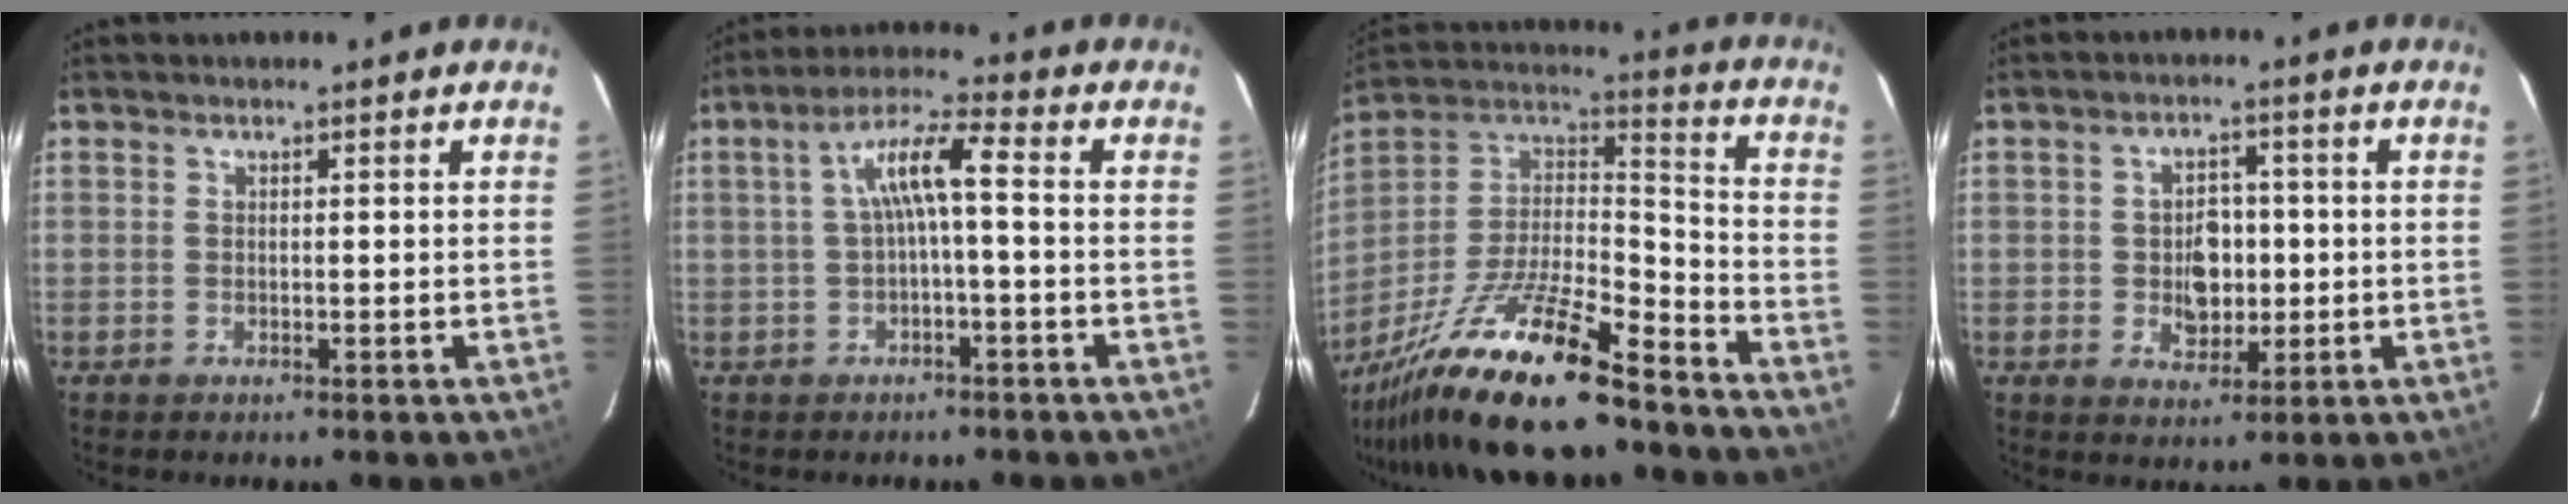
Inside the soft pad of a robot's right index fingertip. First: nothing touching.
{"total": 6.5, "force": [-0.6, 0.7, 6.4], "torque": [-0.134, 0.019, -0.006]}
{"total": 23.8, "force": [-17.6, 5.1, 15.1], "torque": [-0.298, -0.019, -0.307]}
{"total": 6.0, "force": [-0.5, 4.7, 3.7], "torque": [-0.066, 0.010, 0.000]}